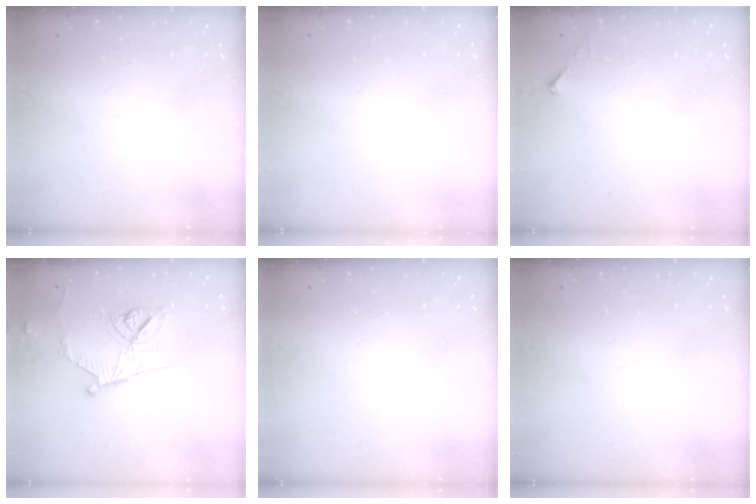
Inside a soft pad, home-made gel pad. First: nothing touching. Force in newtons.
{"total": 0.0}
{"total": 2.5, "press": 2.5, "slide": 0.3}
{"total": 13.6, "press": 13.4, "slide": 2.4}
{"total": 1.7, "press": 1.6, "slide": 0.1}
{"total": 0.0}